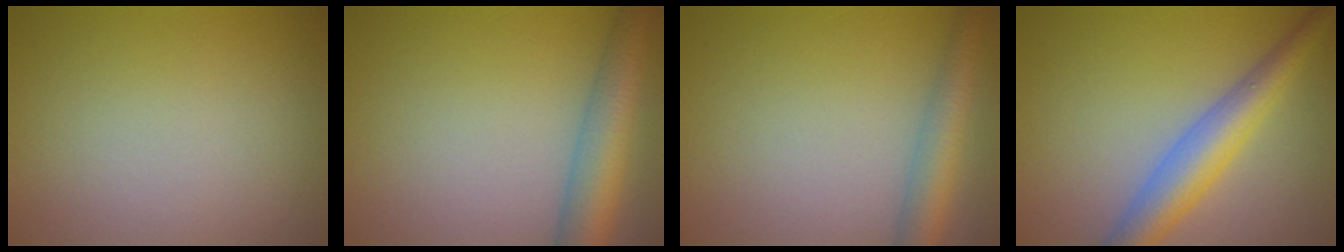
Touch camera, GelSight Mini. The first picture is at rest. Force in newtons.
{"total": 6.0, "press": 6.0, "slide": 0.2}
{"total": 4.0, "press": 4.0, "slide": 0.2}
{"total": 5.1, "press": 5.1, "slide": 0.1}